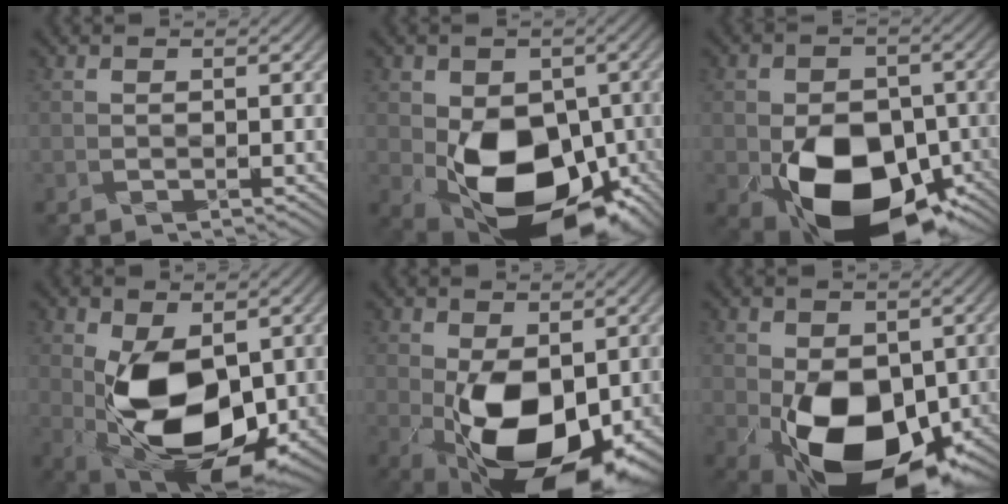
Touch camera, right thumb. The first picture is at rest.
{"total": 12.9, "force": [-3.4, 8.9, 8.7], "torque": [-0.138, -0.021, -0.049]}
{"total": 13.4, "force": [-5.7, 8.9, 8.3], "torque": [-0.137, -0.038, -0.086]}
{"total": 11.8, "force": [-0.7, 7.2, 9.3], "torque": [-0.174, -0.011, -0.003]}
{"total": 12.6, "force": [-3.0, 6.9, 10.1], "torque": [-0.176, -0.011, -0.041]}
{"total": 11.0, "force": [-3.1, 7.0, 7.9], "torque": [-0.130, -0.017, -0.047]}